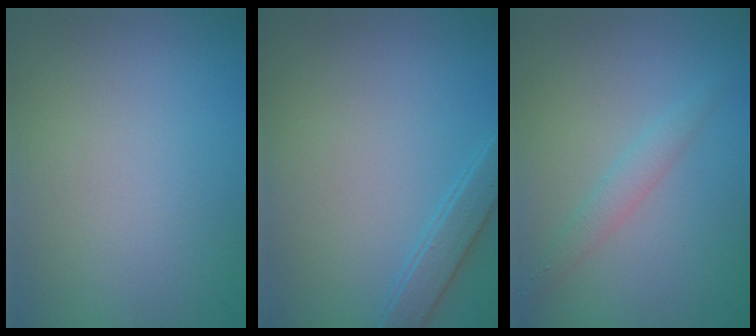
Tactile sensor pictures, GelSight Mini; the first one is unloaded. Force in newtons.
{"total": 1.9, "press": 1.9, "slide": 0.1}
{"total": 1.6, "press": 1.6, "slide": 0.1}